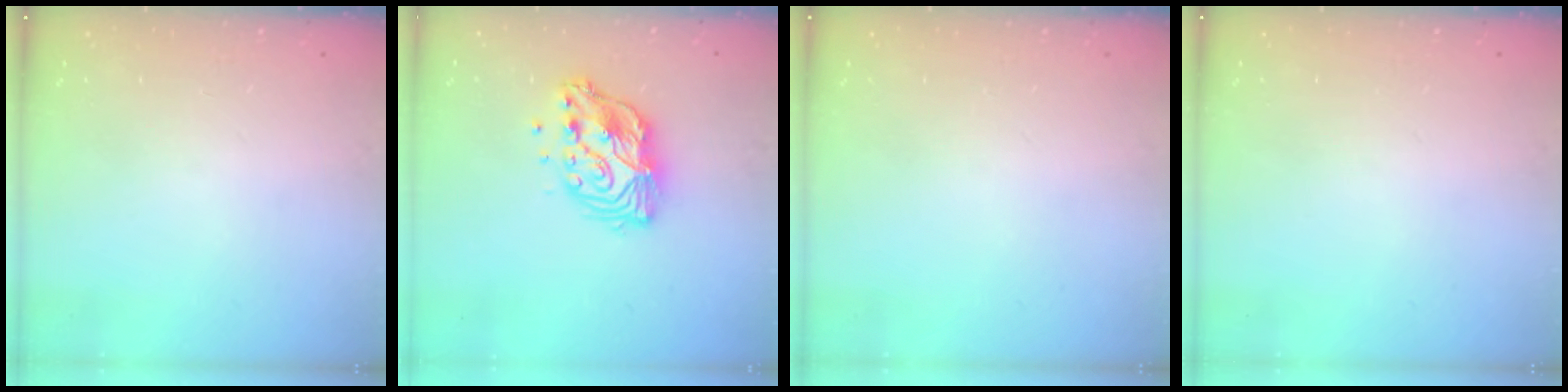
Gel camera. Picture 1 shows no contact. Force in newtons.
{"total": 12.1, "press": 12.0, "slide": 1.2}
{"total": 0.0}
{"total": 0.0}